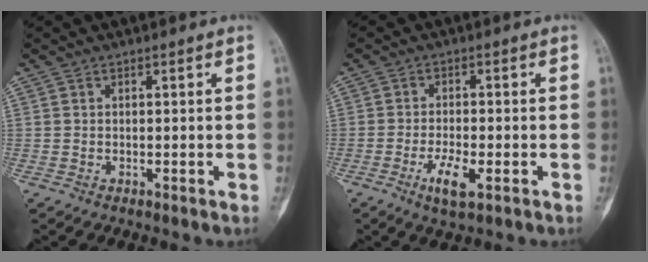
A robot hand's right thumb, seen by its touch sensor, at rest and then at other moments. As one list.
[{"total": 5.2, "force": [-2.2, 1.6, 4.4], "torque": [-0.086, 0.000, -0.035]}]